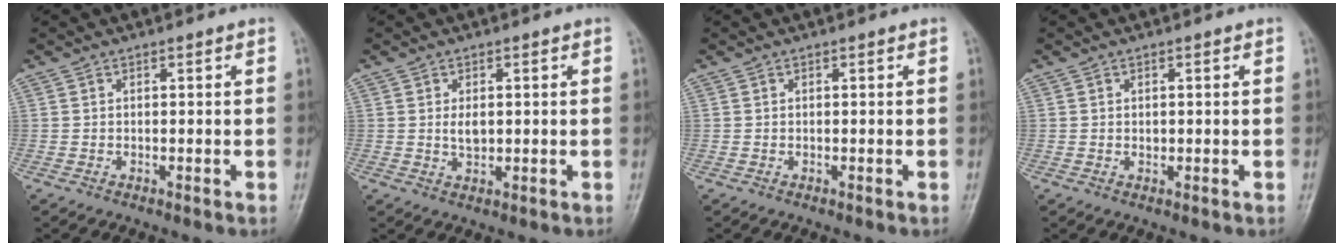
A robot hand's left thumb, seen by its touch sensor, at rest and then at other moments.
{"total": 2.6, "force": [0.4, 1.5, 2.1], "torque": [-0.033, -0.005, 0.008]}
{"total": 0.0}
{"total": 0.7, "force": [0.1, 0.6, 0.5], "torque": [-0.006, 0.000, 0.003]}